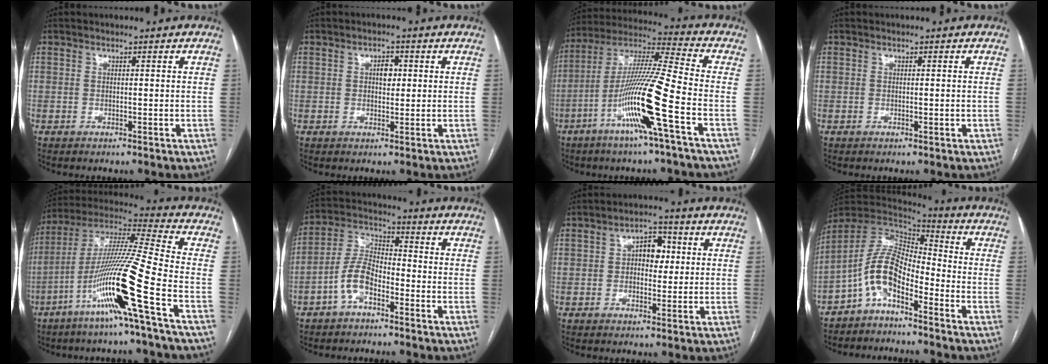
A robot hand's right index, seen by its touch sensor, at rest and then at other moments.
{"total": 2.5, "force": [0.5, 1.5, 2.0], "torque": [-0.030, 0.006, 0.008]}
{"total": 15.9, "force": [-6.1, -1.0, 14.6], "torque": [-0.289, -0.005, -0.119]}
{"total": 0.6, "force": [-0.1, 0.3, 0.6], "torque": [-0.008, -0.001, 0.002]}
{"total": 17.8, "force": [-7.3, -1.9, 16.1], "torque": [-0.317, -0.015, -0.144]}
{"total": 7.3, "force": [-3.6, 3.2, 5.4], "torque": [-0.125, 0.021, -0.074]}
{"total": 5.1, "force": [0.8, 3.0, 4.0], "torque": [-0.060, 0.019, 0.011]}
{"total": 9.2, "force": [-4.6, 3.7, 7.0], "torque": [-0.152, 0.028, -0.095]}